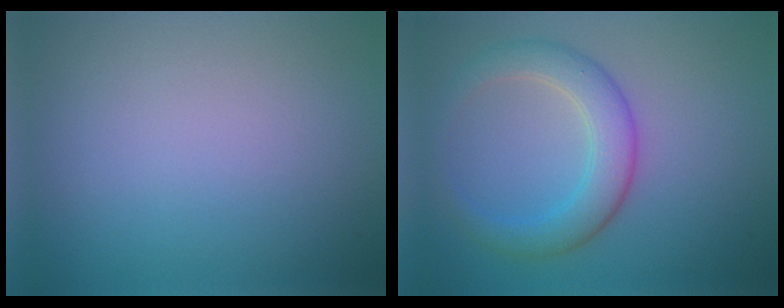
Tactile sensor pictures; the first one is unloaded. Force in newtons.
{"total": 4.3, "press": 4.3, "slide": 0.3}